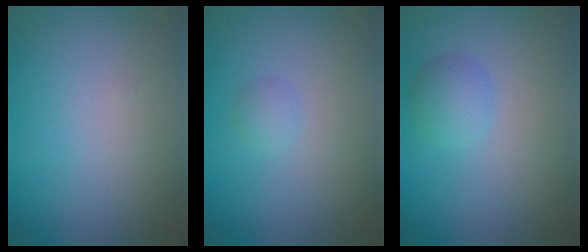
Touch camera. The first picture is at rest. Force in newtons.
{"total": 1.0, "press": 1.0, "slide": 0.0}
{"total": 2.1, "press": 2.1, "slide": 0.2}